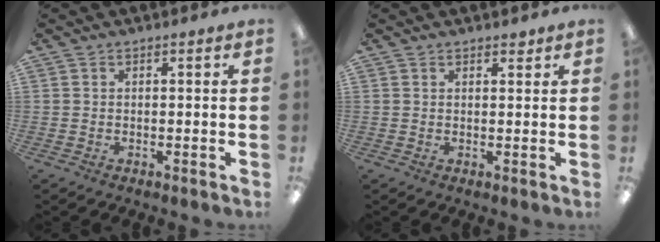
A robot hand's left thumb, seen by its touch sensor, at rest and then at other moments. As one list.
[{"total": 1.5, "force": [1.3, 0.6, 0.5], "torque": [0.005, -0.007, 0.020]}]